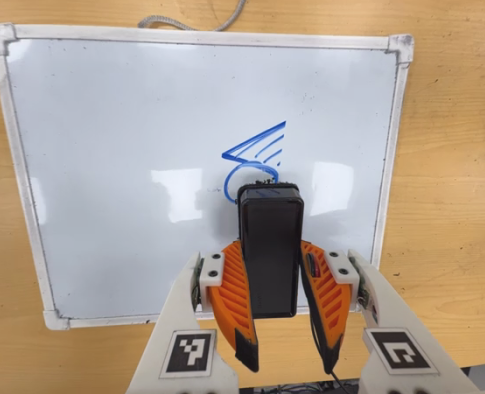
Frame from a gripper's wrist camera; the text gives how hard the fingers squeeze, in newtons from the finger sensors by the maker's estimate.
{"total": 6.9, "left": 5.2, "right": 8.6}